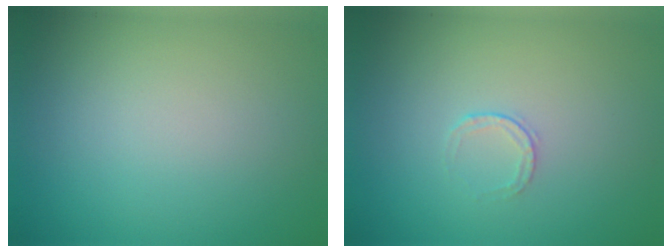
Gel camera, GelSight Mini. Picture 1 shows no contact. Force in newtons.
{"total": 0.7, "press": 0.5, "slide": 0.5}